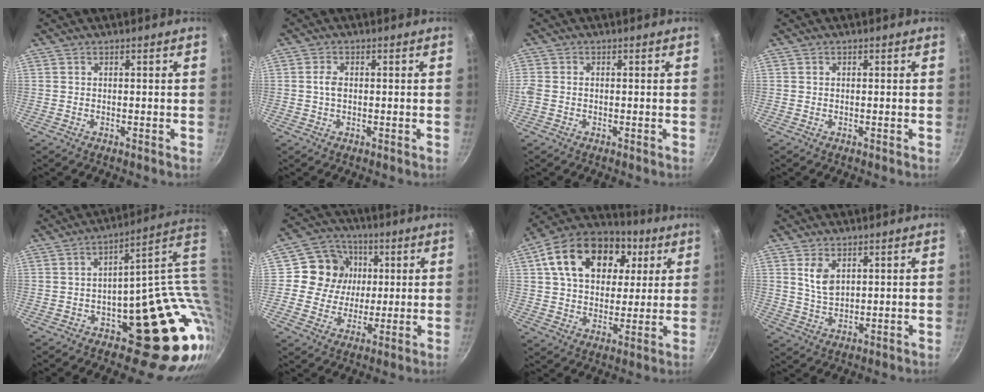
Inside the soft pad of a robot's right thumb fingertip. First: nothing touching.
{"total": 2.2, "force": [0.0, 1.4, 1.7], "torque": [-0.031, 0.006, -0.002]}
{"total": 2.4, "force": [-0.5, 1.7, 1.6], "torque": [-0.040, 0.003, -0.013]}
{"total": 0.0}
{"total": 20.5, "force": [3.8, 12.7, 15.6], "torque": [-0.102, -0.006, 0.074]}
{"total": 11.0, "force": [1.9, 10.2, 3.6], "torque": [-0.027, 0.004, 0.019]}
{"total": 21.2, "force": [7.3, 14.5, 13.6], "torque": [-0.220, 0.011, 0.112]}
{"total": 5.3, "force": [2.0, 3.3, 3.6], "torque": [-0.059, -0.015, 0.042]}